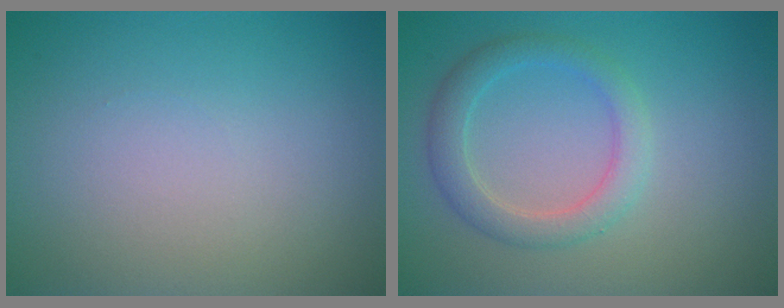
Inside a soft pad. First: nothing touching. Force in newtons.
{"total": 3.1, "press": 3.1, "slide": 0.2}